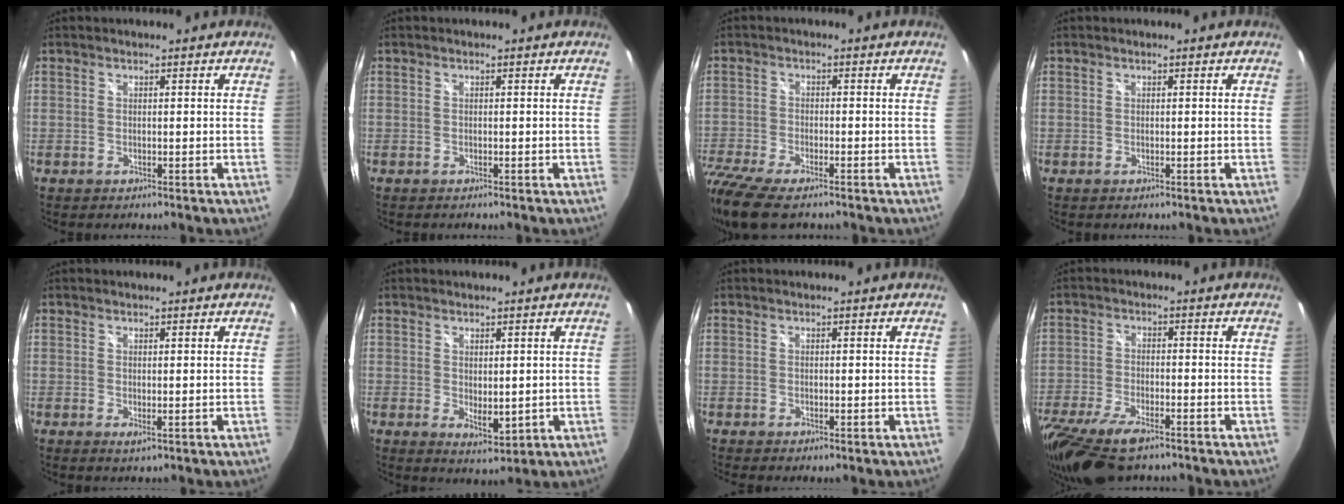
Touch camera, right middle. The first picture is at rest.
{"total": 0.6, "force": [0.1, -0.6, -0.1], "torque": [0.005, -0.005, -0.001]}
{"total": 13.2, "force": [-10.1, 3.6, 7.7], "torque": [-0.193, -0.061, -0.185]}
{"total": 0.0}
{"total": 1.1, "force": [0.5, -0.5, 0.8], "torque": [-0.012, -0.006, 0.006]}
{"total": 3.4, "force": [0.3, 1.5, 3.0], "torque": [-0.044, -0.014, 0.010]}
{"total": 0.7, "force": [0.0, -0.5, 0.4], "torque": [-0.005, -0.006, -0.001]}
{"total": 15.4, "force": [-10.7, 5.7, 9.4], "torque": [-0.217, -0.057, -0.189]}